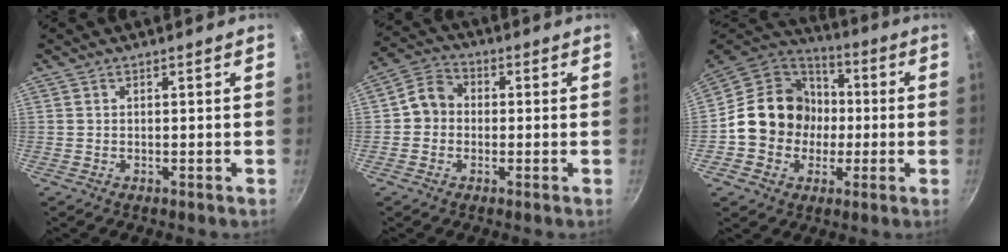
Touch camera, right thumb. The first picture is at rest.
{"total": 6.2, "force": [-0.3, 5.4, 3.0], "torque": [-0.025, 0.016, -0.025]}
{"total": 17.1, "force": [-1.0, 15.2, 7.9], "torque": [-0.104, 0.036, -0.025]}